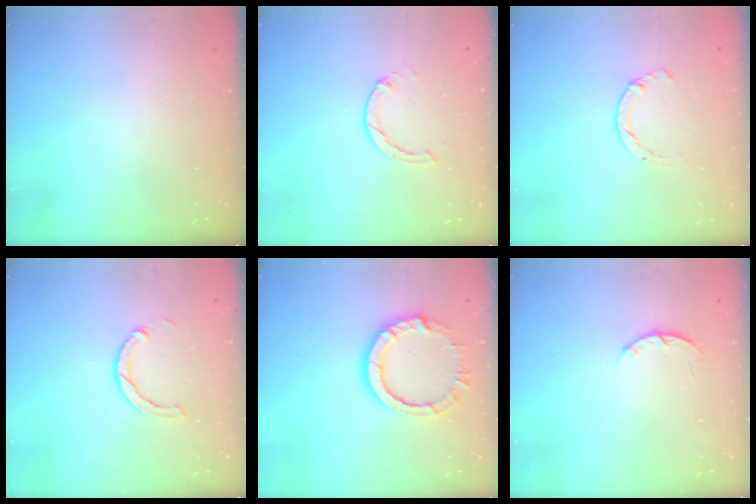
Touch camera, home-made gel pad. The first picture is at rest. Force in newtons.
{"total": 0.0}
{"total": 0.0}
{"total": 3.0, "press": 3.0, "slide": 0.1}
{"total": 9.8, "press": 9.8, "slide": 0.4}
{"total": 3.4, "press": 3.4, "slide": 0.6}